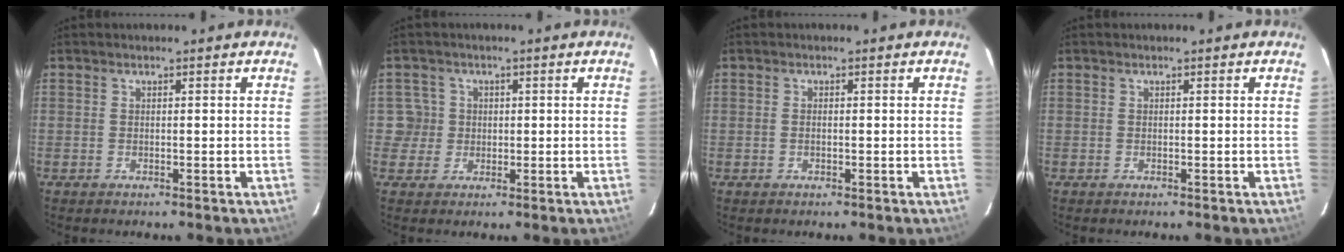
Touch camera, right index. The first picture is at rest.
{"total": 3.7, "force": [0.3, 3.7, 0.0], "torque": [0.019, 0.022, 0.006]}
{"total": 0.9, "force": [-0.1, 0.5, 0.8], "torque": [-0.015, 0.001, -0.003]}
{"total": 0.0}